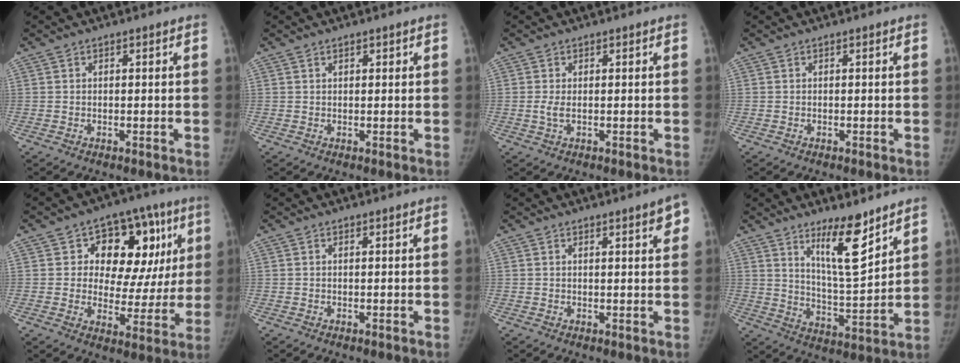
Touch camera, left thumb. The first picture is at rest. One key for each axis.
{"total": 1.0, "fx": 0.7, "fy": 0.5, "fz": 0.5, "tx": -0.002, "ty": -0.003, "tz": 0.008}
{"total": 1.6, "fx": 0.0, "fy": 0.7, "fz": 1.5, "tx": -0.039, "ty": -0.001, "tz": 0.002}
{"total": 0.0}
{"total": 17.7, "fx": 5.9, "fy": 11.9, "fz": 11.7, "tx": -0.085, "ty": 0.002, "tz": 0.080}
{"total": 0.0}
{"total": 3.8, "fx": 2.1, "fy": 0.7, "fz": 3.1, "tx": -0.030, "ty": -0.007, "tz": 0.024}
{"total": 11.3, "fx": 7.6, "fy": 2.4, "fz": 7.9, "tx": -0.118, "ty": -0.073, "tz": 0.139}